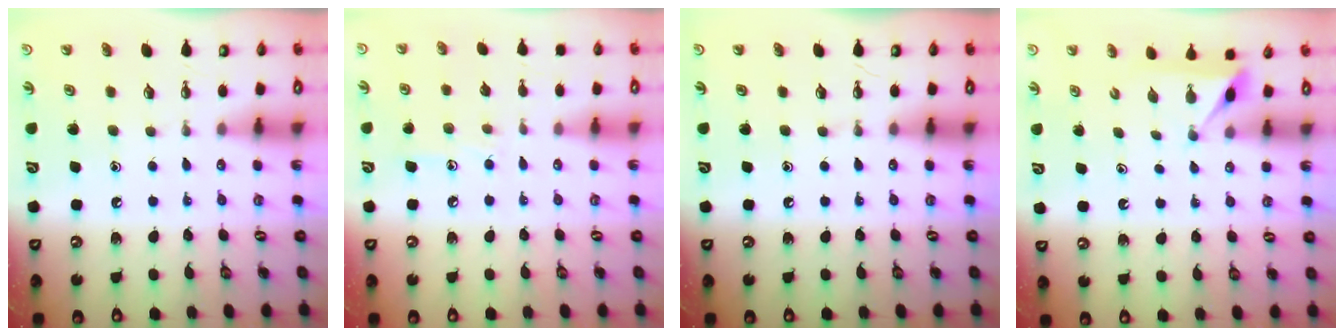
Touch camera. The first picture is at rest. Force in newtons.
{"total": 7.6, "press": 7.5, "slide": 0.6}
{"total": 0.0}
{"total": 3.2, "press": 3.2, "slide": 0.4}